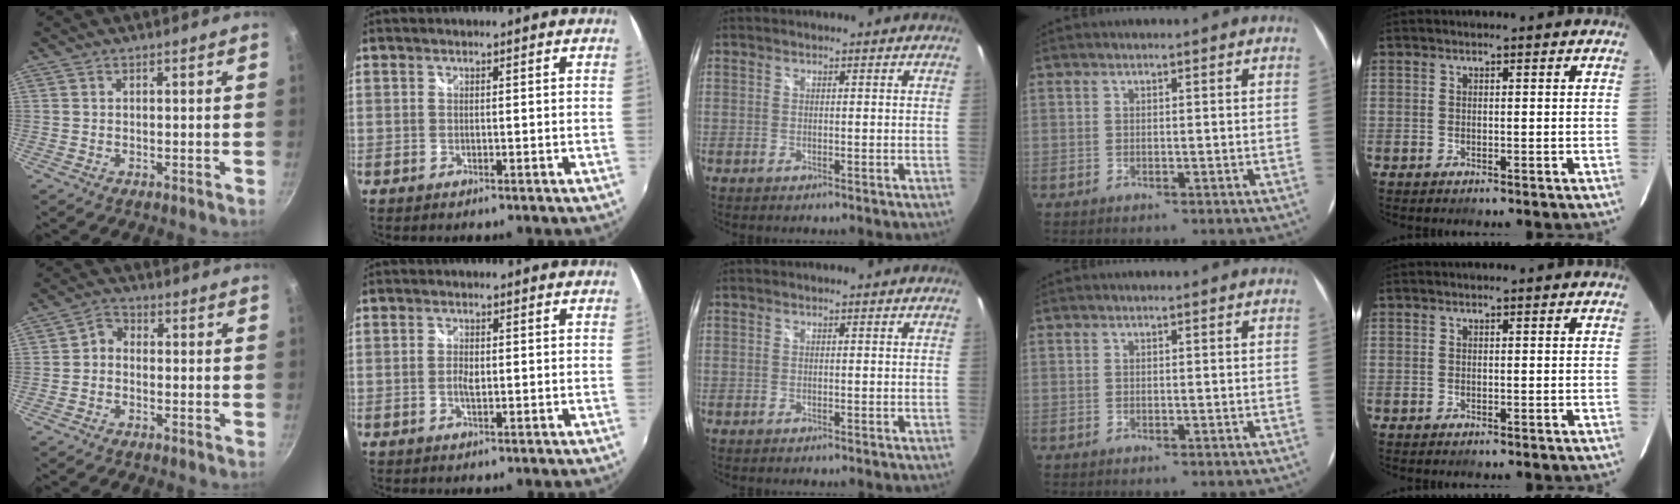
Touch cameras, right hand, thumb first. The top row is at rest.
{"thumb": {"total": 2.7, "force": [-0.9, 2.0, 1.5], "torque": [-0.027, 0.020, -0.028]}, "index": {"total": 1.7, "force": [-0.2, 0.8, 1.4], "torque": [-0.028, 0.000, -0.006]}}